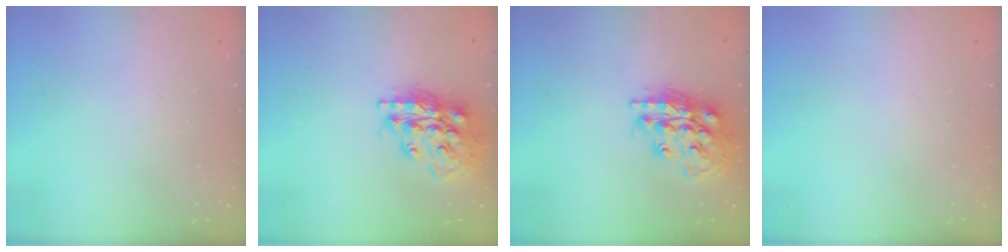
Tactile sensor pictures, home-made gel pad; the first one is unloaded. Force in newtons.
{"total": 17.9, "press": 17.8, "slide": 1.9}
{"total": 17.9, "press": 17.8, "slide": 1.9}
{"total": 0.0}